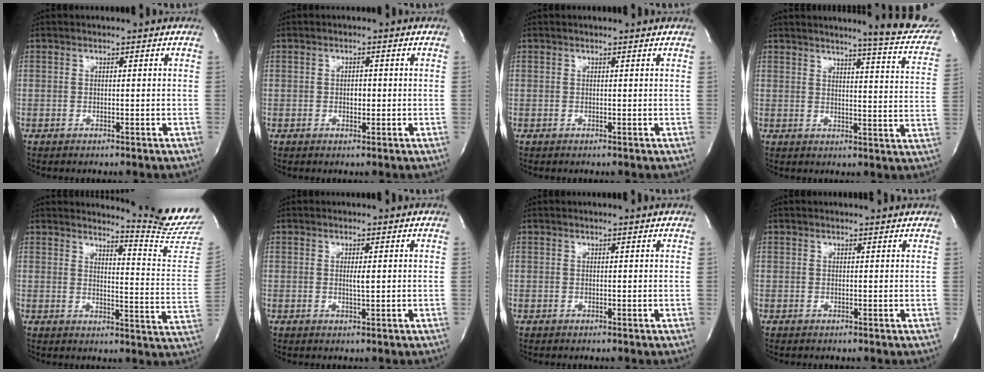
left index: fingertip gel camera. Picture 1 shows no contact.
{"total": 1.3, "force": [-0.4, 0.8, 0.9], "torque": [-0.015, -0.003, -0.005]}
{"total": 1.0, "force": [1.0, 0.0, 0.1], "torque": [-0.009, -0.004, 0.007]}
{"total": 13.8, "force": [12.1, 0.5, 6.6], "torque": [-0.074, -0.060, 0.120]}
{"total": 12.3, "force": [11.9, -3.0, 0.8], "torque": [-0.021, -0.142, 0.135]}
{"total": 1.2, "force": [0.0, 0.0, 1.2], "torque": [-0.028, -0.006, 0.000]}
{"total": 1.1, "force": [1.0, -0.2, 0.3], "torque": [-0.016, 0.000, 0.012]}
{"total": 1.9, "force": [1.9, 0.0, 0.2], "torque": [-0.009, -0.002, 0.016]}